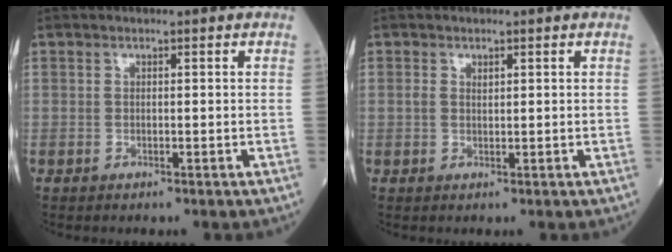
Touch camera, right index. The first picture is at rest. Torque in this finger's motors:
{"motor_torque": [0.05, 0.06, -0.02, -0.01]}